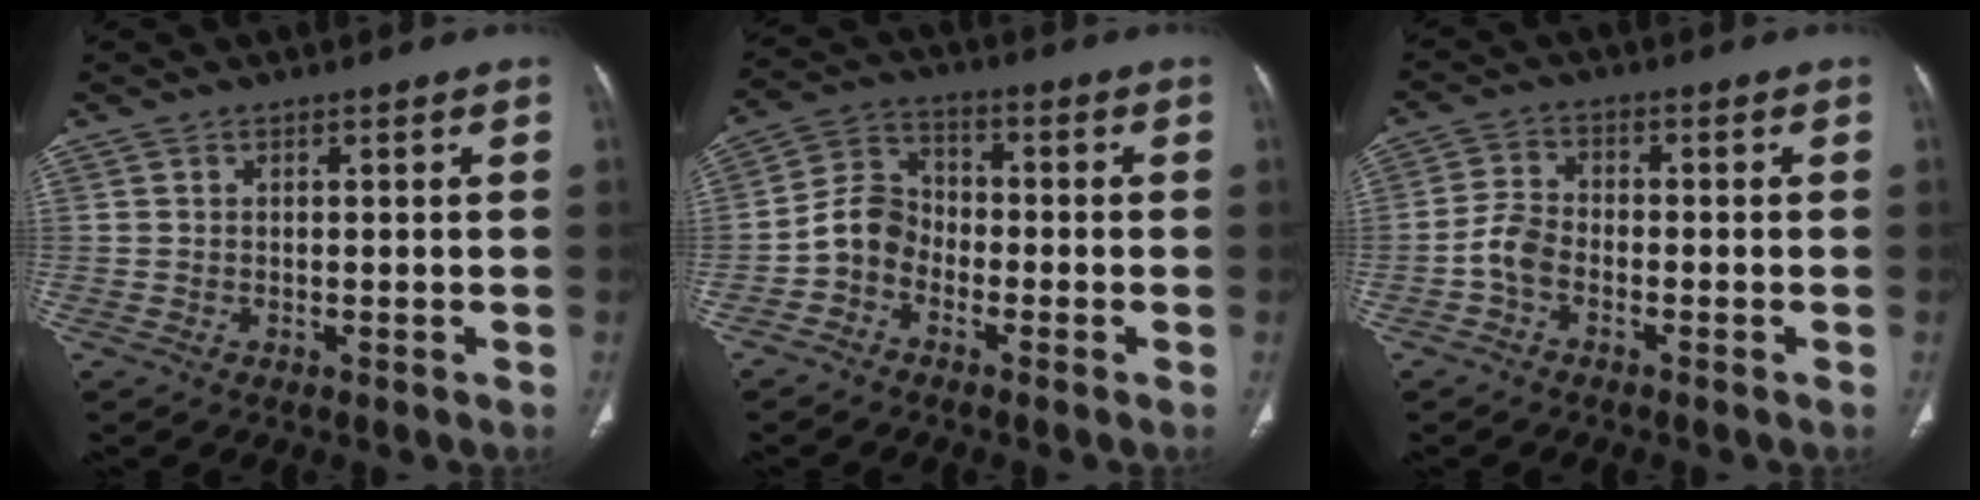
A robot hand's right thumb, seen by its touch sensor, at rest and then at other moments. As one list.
[{"total": 6.6, "force": [-2.7, 5.2, 3.0], "torque": [-0.046, 0.030, -0.065]}, {"total": 4.3, "force": [-2.0, 2.5, 2.9], "torque": [-0.057, 0.017, -0.046]}]